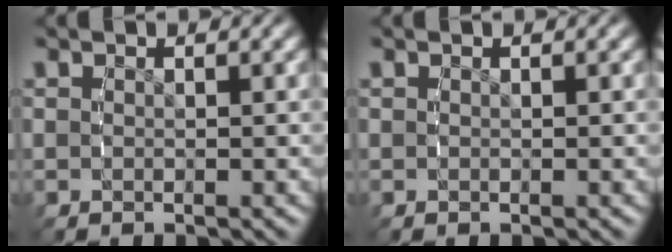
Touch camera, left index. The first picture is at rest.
{"total": 0.0}